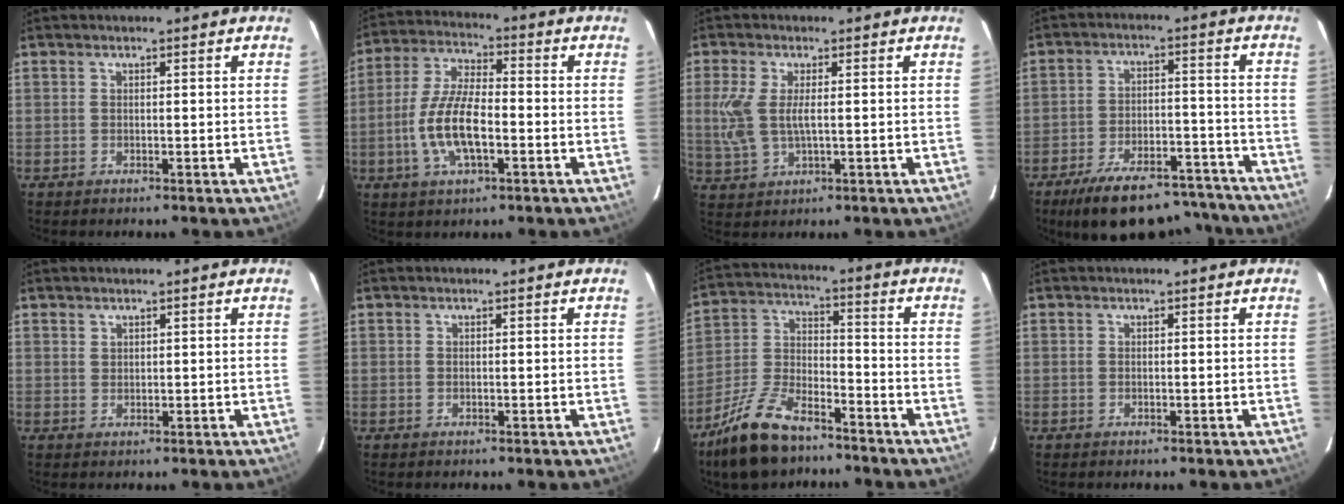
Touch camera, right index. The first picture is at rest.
{"total": 11.4, "force": [-3.2, 4.1, 10.2], "torque": [-0.211, 0.001, -0.062]}
{"total": 6.8, "force": [0.3, 2.8, 6.2], "torque": [-0.142, -0.002, 0.012]}
{"total": 21.3, "force": [-17.8, 7.3, 9.0], "torque": [-0.166, 0.013, -0.235]}
{"total": 0.9, "force": [0.7, 0.4, 0.0], "torque": [0.001, 0.002, 0.014]}
{"total": 0.0}
{"total": 15.2, "force": [-11.0, 6.3, 8.4], "torque": [-0.189, -0.003, -0.206]}
{"total": 0.0}